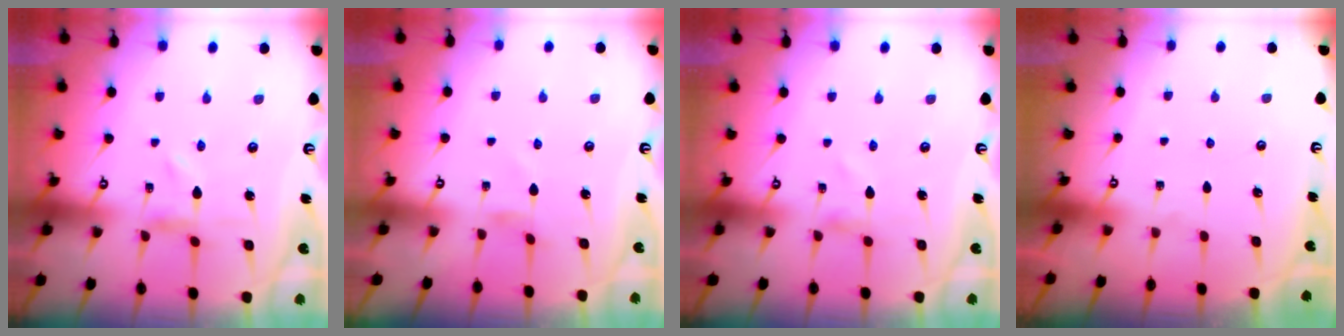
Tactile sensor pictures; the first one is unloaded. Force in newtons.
{"total": 1.0, "press": 1.0, "slide": 0.2}
{"total": 0.7, "press": 0.6, "slide": 0.1}
{"total": 0.0}